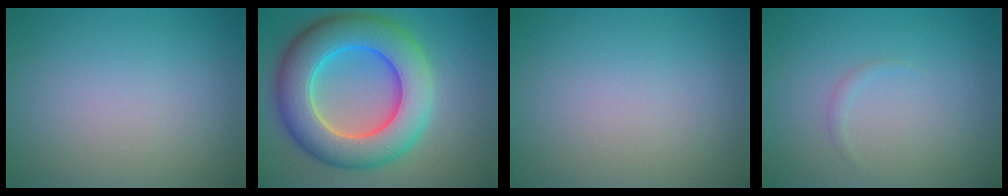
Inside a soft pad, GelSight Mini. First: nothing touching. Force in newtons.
{"total": 10.9, "press": 10.9, "slide": 0.0}
{"total": 0.0}
{"total": 0.6, "press": 0.5, "slide": 0.1}